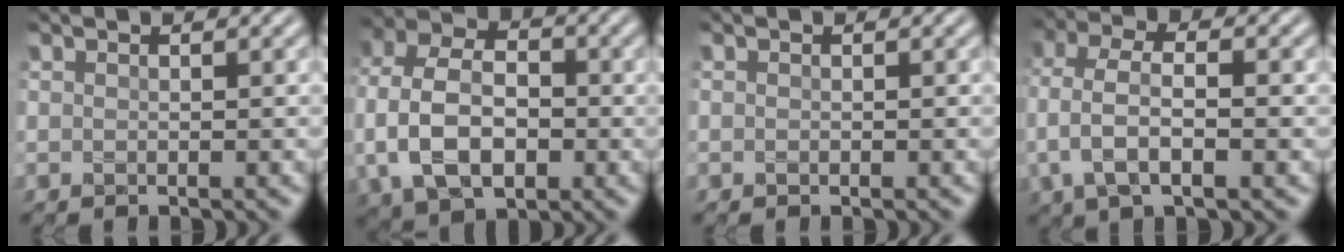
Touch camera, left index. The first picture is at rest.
{"total": 8.6, "force": [-1.1, 6.0, 6.1], "torque": [-0.133, 0.004, -0.034]}
{"total": 0.0}
{"total": 5.1, "force": [-0.7, 2.4, 4.4], "torque": [-0.095, 0.006, -0.018]}